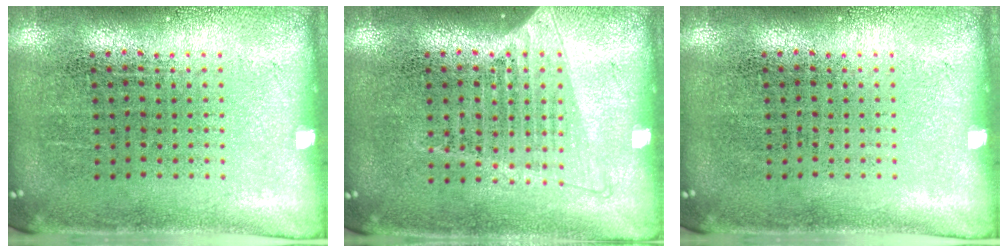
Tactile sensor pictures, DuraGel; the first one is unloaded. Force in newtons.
{"total": 1.2, "press": 1.1, "slide": 0.5}
{"total": 0.0}